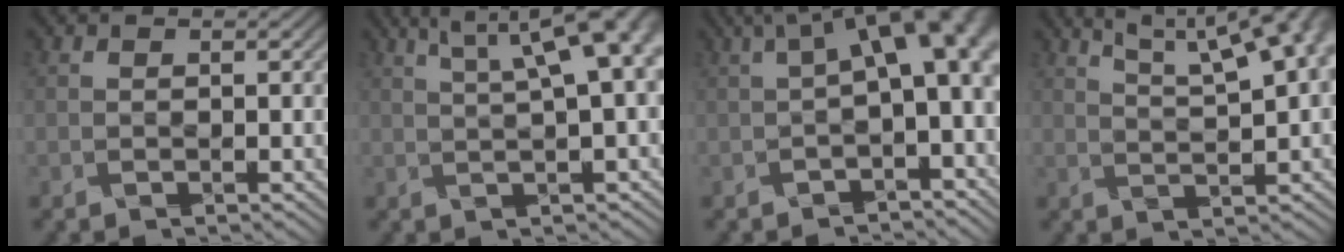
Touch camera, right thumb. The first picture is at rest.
{"total": 9.9, "force": [3.8, 2.7, 8.8], "torque": [-0.111, 0.039, 0.051]}
{"total": 10.1, "force": [1.5, 4.1, 9.1], "torque": [-0.127, 0.016, 0.025]}
{"total": 11.5, "force": [6.2, 3.5, 9.0], "torque": [-0.121, 0.035, 0.080]}